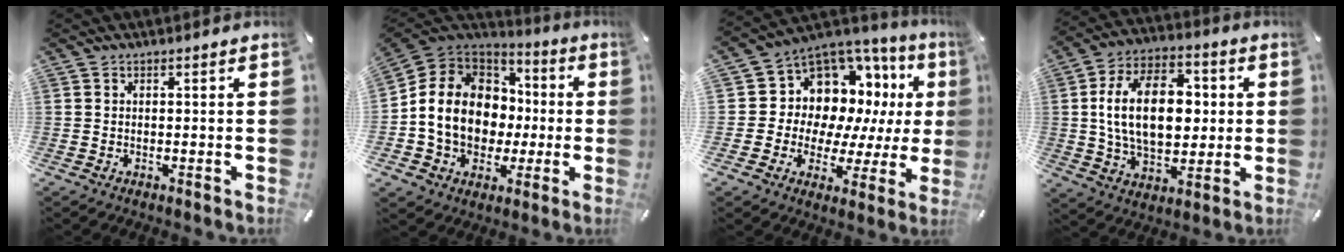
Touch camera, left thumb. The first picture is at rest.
{"total": 15.3, "force": [-1.4, 13.0, 8.0], "torque": [-0.185, 0.008, -0.016]}
{"total": 10.7, "force": [5.0, 8.8, 3.5], "torque": [-0.062, -0.078, 0.102]}
{"total": 19.1, "force": [1.5, 12.2, 14.6], "torque": [-0.273, 0.010, 0.023]}